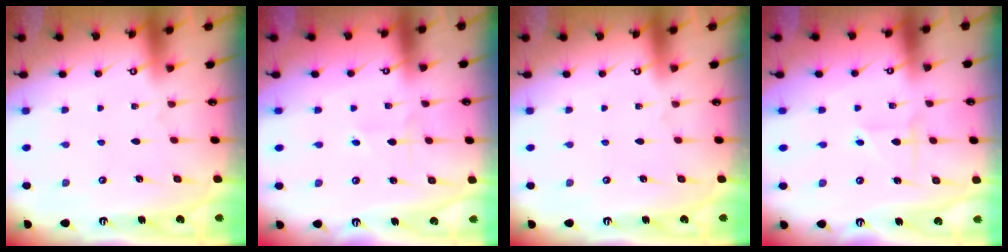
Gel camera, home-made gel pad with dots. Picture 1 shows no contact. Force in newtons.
{"total": 1.3, "press": 1.3, "slide": 0.1}
{"total": 0.0}
{"total": 2.6, "press": 2.6, "slide": 0.3}